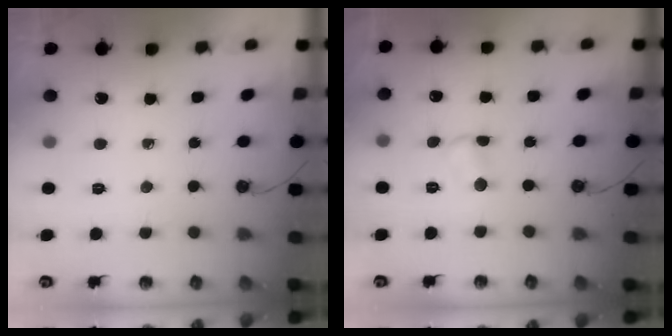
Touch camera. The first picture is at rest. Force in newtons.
{"total": 3.4, "press": 3.4, "slide": 0.5}